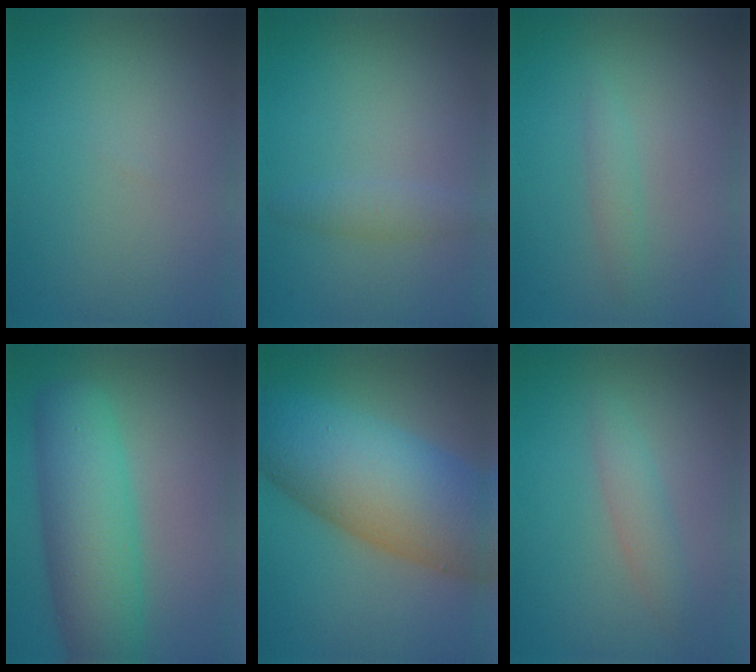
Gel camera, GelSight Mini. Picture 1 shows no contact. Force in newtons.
{"total": 1.4, "press": 1.4, "slide": 0.0}
{"total": 1.1, "press": 1.1, "slide": 0.1}
{"total": 7.6, "press": 7.6, "slide": 0.2}
{"total": 13.7, "press": 13.7, "slide": 0.3}
{"total": 1.8, "press": 1.8, "slide": 0.0}